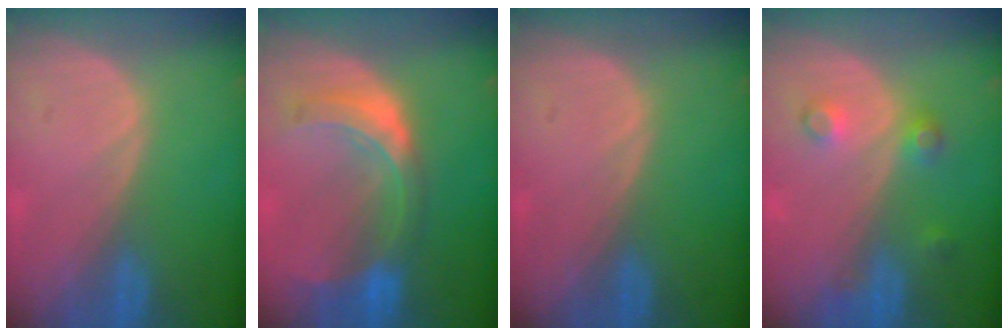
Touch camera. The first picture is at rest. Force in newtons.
{"total": 8.2, "press": 7.3, "slide": 3.8}
{"total": 0.0}
{"total": 3.5, "press": 3.2, "slide": 1.4}